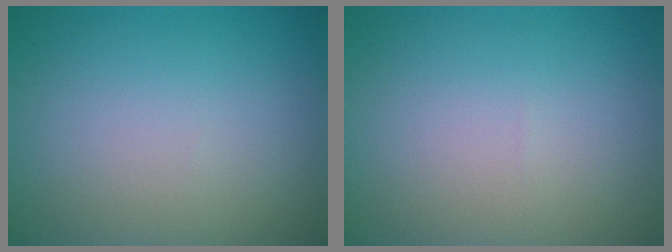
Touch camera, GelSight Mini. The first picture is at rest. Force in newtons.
{"total": 0.0}